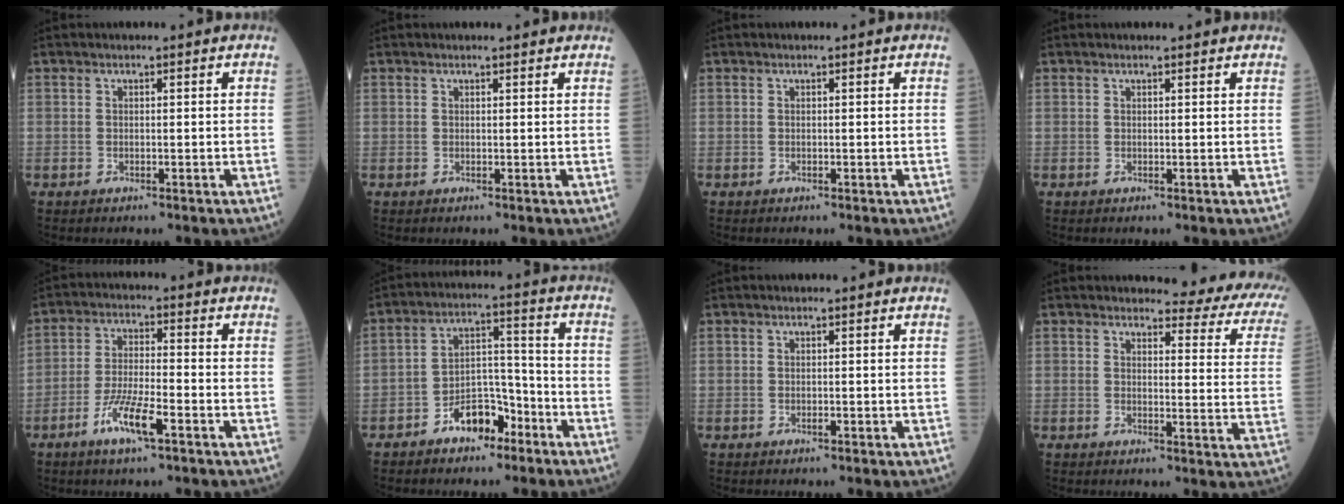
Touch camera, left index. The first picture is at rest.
{"total": 1.2, "force": [1.2, 0.1, 0.2], "torque": [-0.007, 0.003, 0.010]}
{"total": 0.0}
{"total": 0.9, "force": [0.9, 0.0, 0.1], "torque": [-0.007, 0.003, 0.007]}
{"total": 7.1, "force": [-3.9, 0.9, 5.9], "torque": [-0.119, -0.006, -0.076]}
{"total": 7.5, "force": [-4.9, 3.9, 4.1], "torque": [-0.071, 0.025, -0.086]}
{"total": 0.0}
{"total": 12.8, "force": [11.8, 2.4, 4.5], "torque": [-0.024, -0.068, 0.098]}